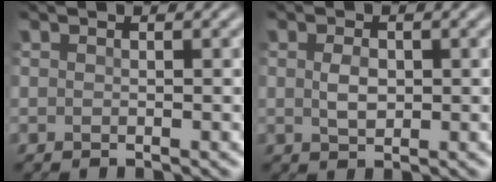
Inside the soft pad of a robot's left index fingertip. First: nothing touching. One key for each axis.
{"total": 2.0, "fx": -0.1, "fy": 1.3, "fz": 1.5, "tx": -0.034, "ty": -0.004, "tz": -0.002}